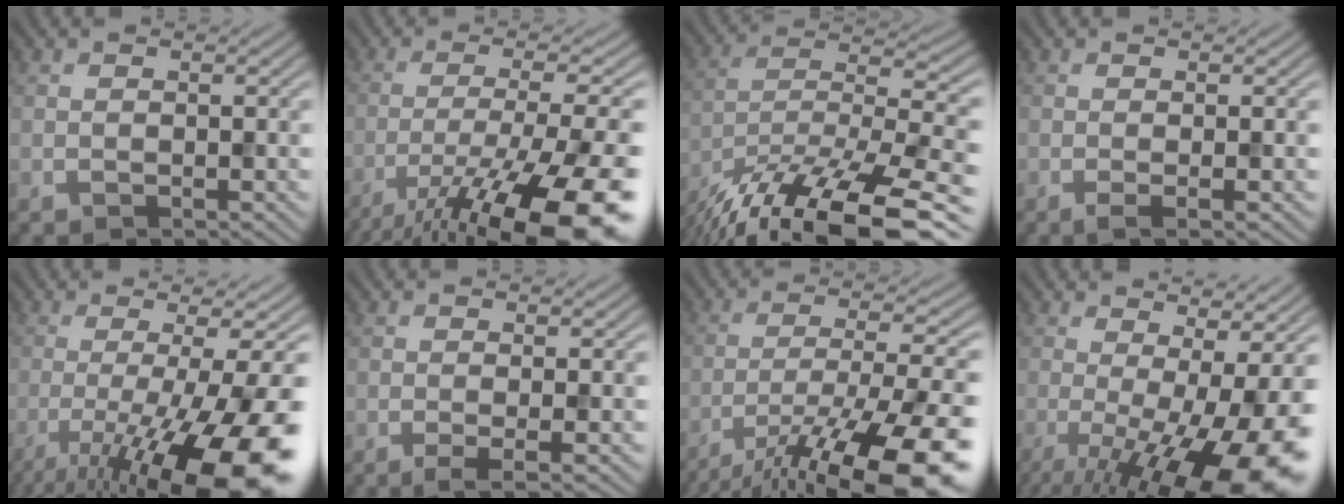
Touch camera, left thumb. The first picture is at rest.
{"total": 16.8, "force": [-10.1, 3.9, 13.0], "torque": [-0.207, -0.015, -0.158]}
{"total": 16.2, "force": [-11.9, 4.5, 10.1], "torque": [-0.209, -0.011, -0.204]}
{"total": 1.9, "force": [-0.5, 0.3, 1.8], "torque": [-0.033, -0.001, -0.014]}
{"total": 17.0, "force": [-7.3, 3.7, 14.9], "torque": [-0.198, -0.005, -0.118]}
{"total": 2.5, "force": [-0.8, 0.3, 2.4], "torque": [-0.039, 0.003, -0.022]}
{"total": 17.1, "force": [-11.4, 4.2, 12.0], "torque": [-0.186, -0.028, -0.174]}
{"total": 16.7, "force": [-4.8, 4.9, 15.3], "torque": [-0.207, -0.011, -0.067]}